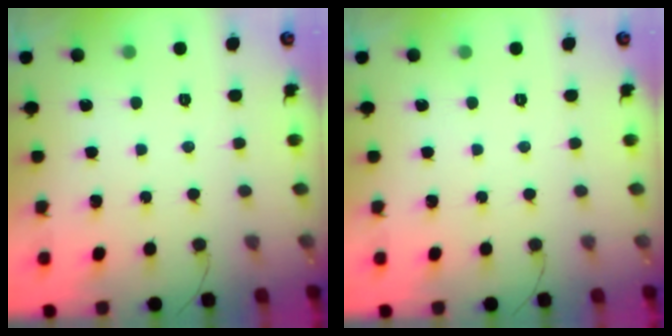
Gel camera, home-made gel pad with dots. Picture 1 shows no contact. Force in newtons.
{"total": 0.0}